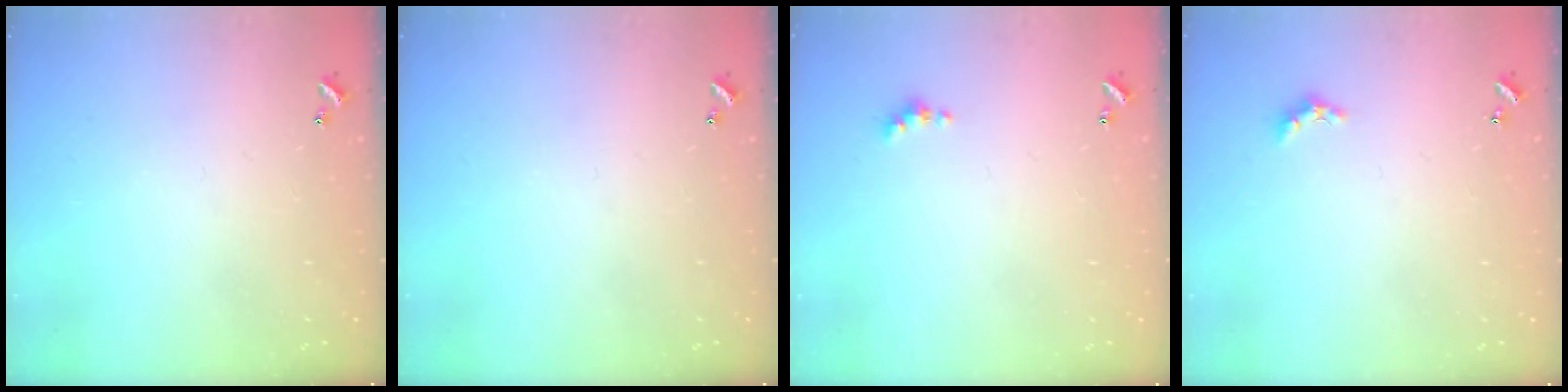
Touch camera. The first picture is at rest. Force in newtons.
{"total": 0.0}
{"total": 2.5, "press": 2.5, "slide": 0.5}
{"total": 1.7, "press": 1.6, "slide": 0.5}